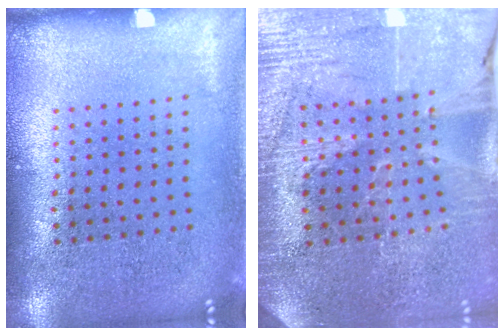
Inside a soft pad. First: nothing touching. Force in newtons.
{"total": 3.4, "press": 3.3, "slide": 0.7}